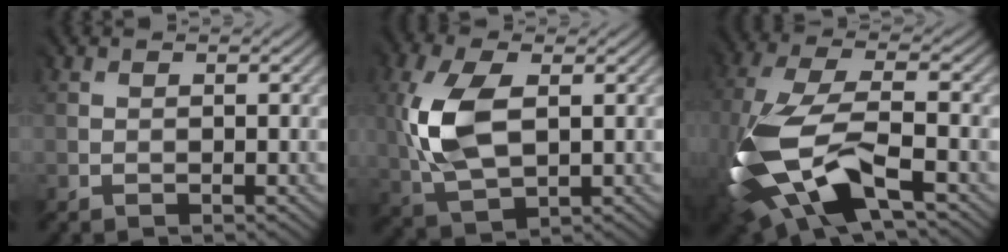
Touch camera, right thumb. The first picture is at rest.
{"total": 9.2, "force": [1.5, 5.3, 7.3], "torque": [-0.195, 0.010, 0.031]}
{"total": 14.3, "force": [-5.2, 6.2, 11.8], "torque": [-0.303, -0.024, -0.096]}